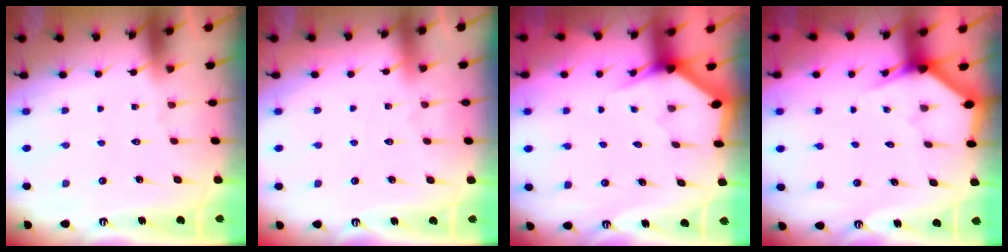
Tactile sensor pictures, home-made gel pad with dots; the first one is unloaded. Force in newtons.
{"total": 2.6, "press": 2.6, "slide": 0.3}
{"total": 2.9, "press": 2.9, "slide": 0.1}
{"total": 2.8, "press": 2.8, "slide": 0.1}